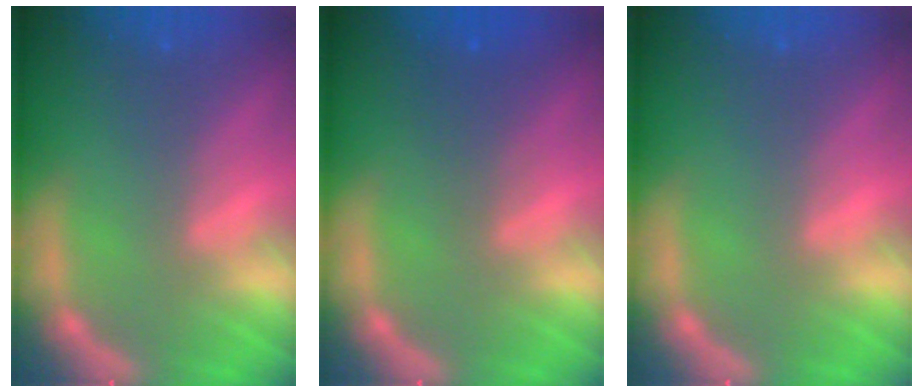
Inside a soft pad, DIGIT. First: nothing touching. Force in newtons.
{"total": 1.9}
{"total": 0.0}